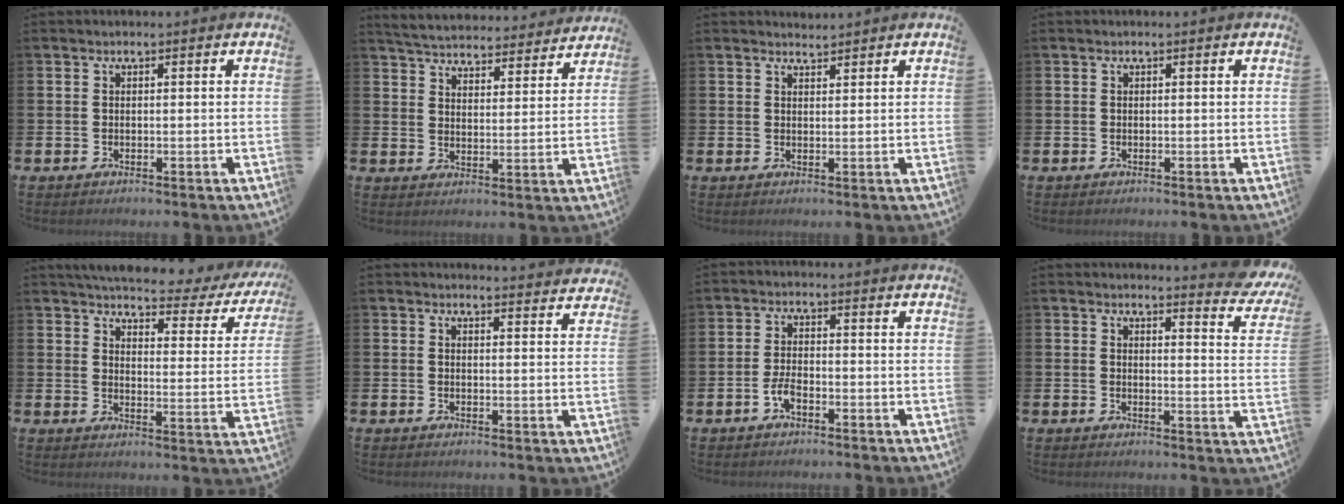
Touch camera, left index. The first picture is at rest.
{"total": 5.4, "force": [5.3, 0.9, 0.5], "torque": [-0.030, -0.039, 0.092]}
{"total": 2.0, "force": [1.9, 0.4, 0.0], "torque": [0.005, -0.010, 0.034]}
{"total": 0.0}
{"total": 4.6, "force": [4.3, 1.0, 1.5], "torque": [-0.042, -0.034, 0.066]}
{"total": 2.8, "force": [2.8, 0.0, -0.3], "torque": [0.008, -0.019, 0.049]}
{"total": 2.7, "force": [-1.4, 1.2, 2.0], "torque": [-0.052, 0.004, -0.027]}
{"total": 3.1, "force": [3.0, 0.0, 0.5], "torque": [0.006, -0.033, 0.046]}